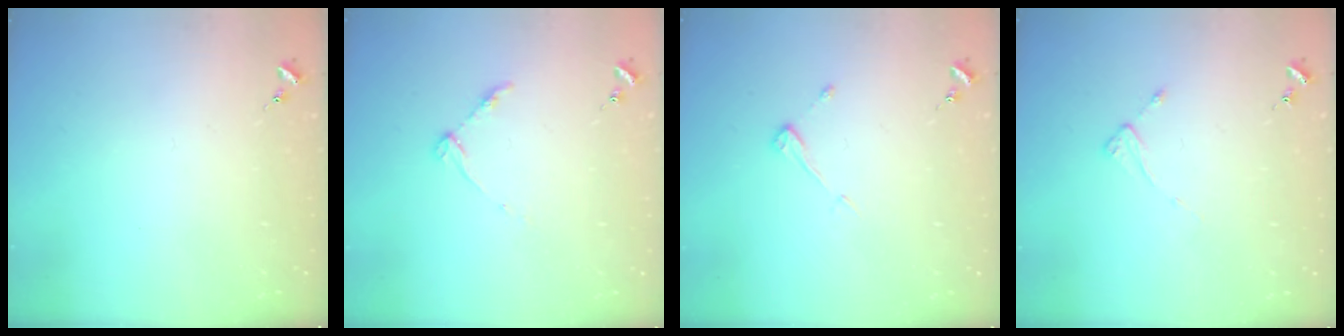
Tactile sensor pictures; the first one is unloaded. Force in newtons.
{"total": 4.6, "press": 4.5, "slide": 0.6}
{"total": 3.9, "press": 3.9, "slide": 0.4}
{"total": 2.0, "press": 1.9, "slide": 0.4}